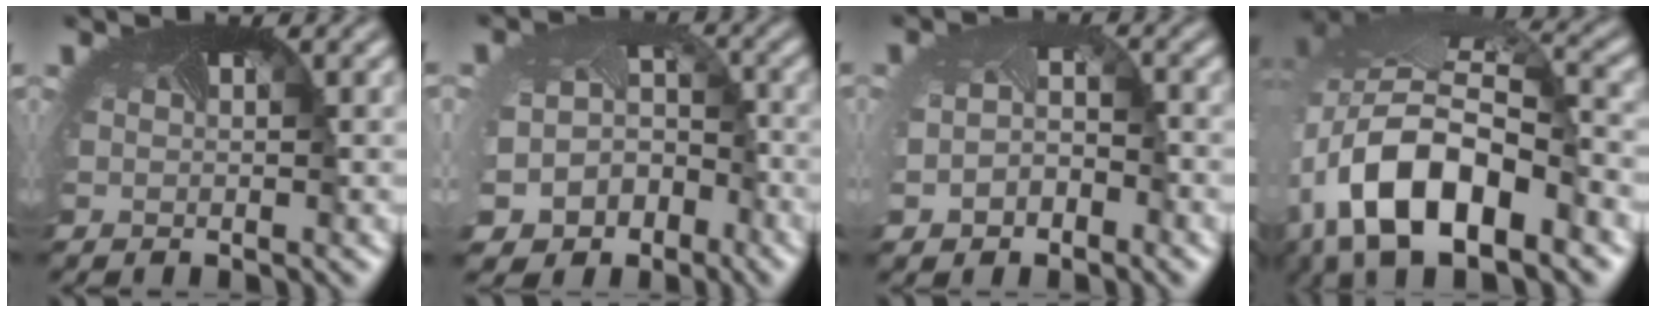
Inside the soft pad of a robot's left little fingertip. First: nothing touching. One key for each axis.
{"total": 9.4, "fx": -5.6, "fy": 7.2, "fz": 2.3, "tx": -0.050, "ty": -0.049, "tz": -0.072}
{"total": 3.2, "fx": -1.4, "fy": 2.3, "fz": 1.7, "tx": -0.050, "ty": -0.013, "tz": -0.025}
{"total": 13.2, "fx": -4.3, "fy": 7.1, "fz": 10.2, "tx": -0.215, "ty": -0.011, "tz": -0.080}